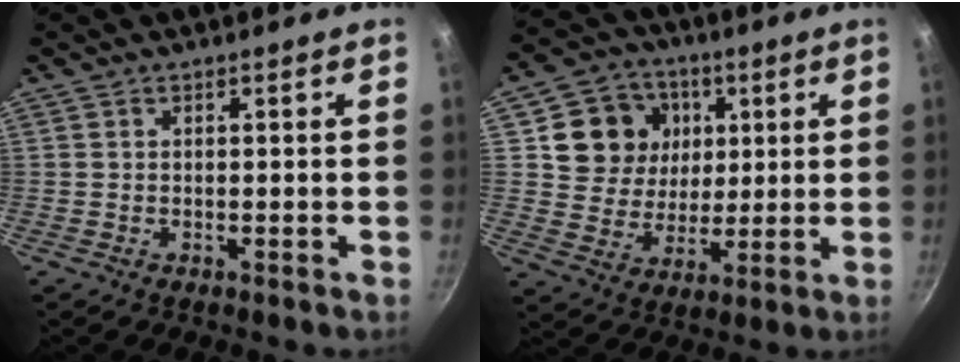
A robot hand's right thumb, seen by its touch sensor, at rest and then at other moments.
{"total": 13.0, "force": [3.9, 11.3, 5.0], "torque": [-0.059, -0.009, 0.068]}